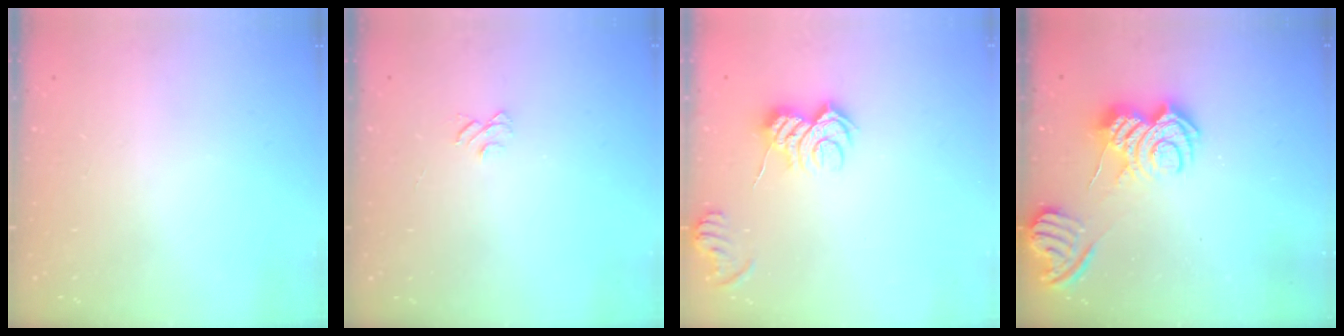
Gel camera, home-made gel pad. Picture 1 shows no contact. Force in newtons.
{"total": 3.8, "press": 3.8, "slide": 0.3}
{"total": 8.3, "press": 8.2, "slide": 0.8}
{"total": 9.0, "press": 9.0, "slide": 0.7}